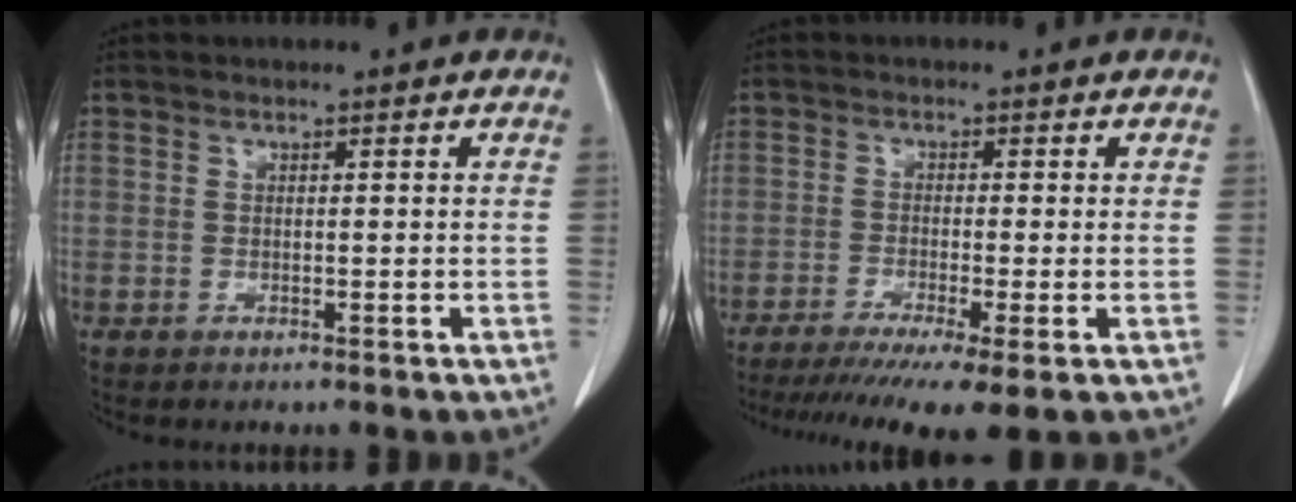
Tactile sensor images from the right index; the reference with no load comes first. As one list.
[{"total": 10.8, "force": [-7.6, 0.3, 7.7], "torque": [-0.119, -0.022, -0.120]}]